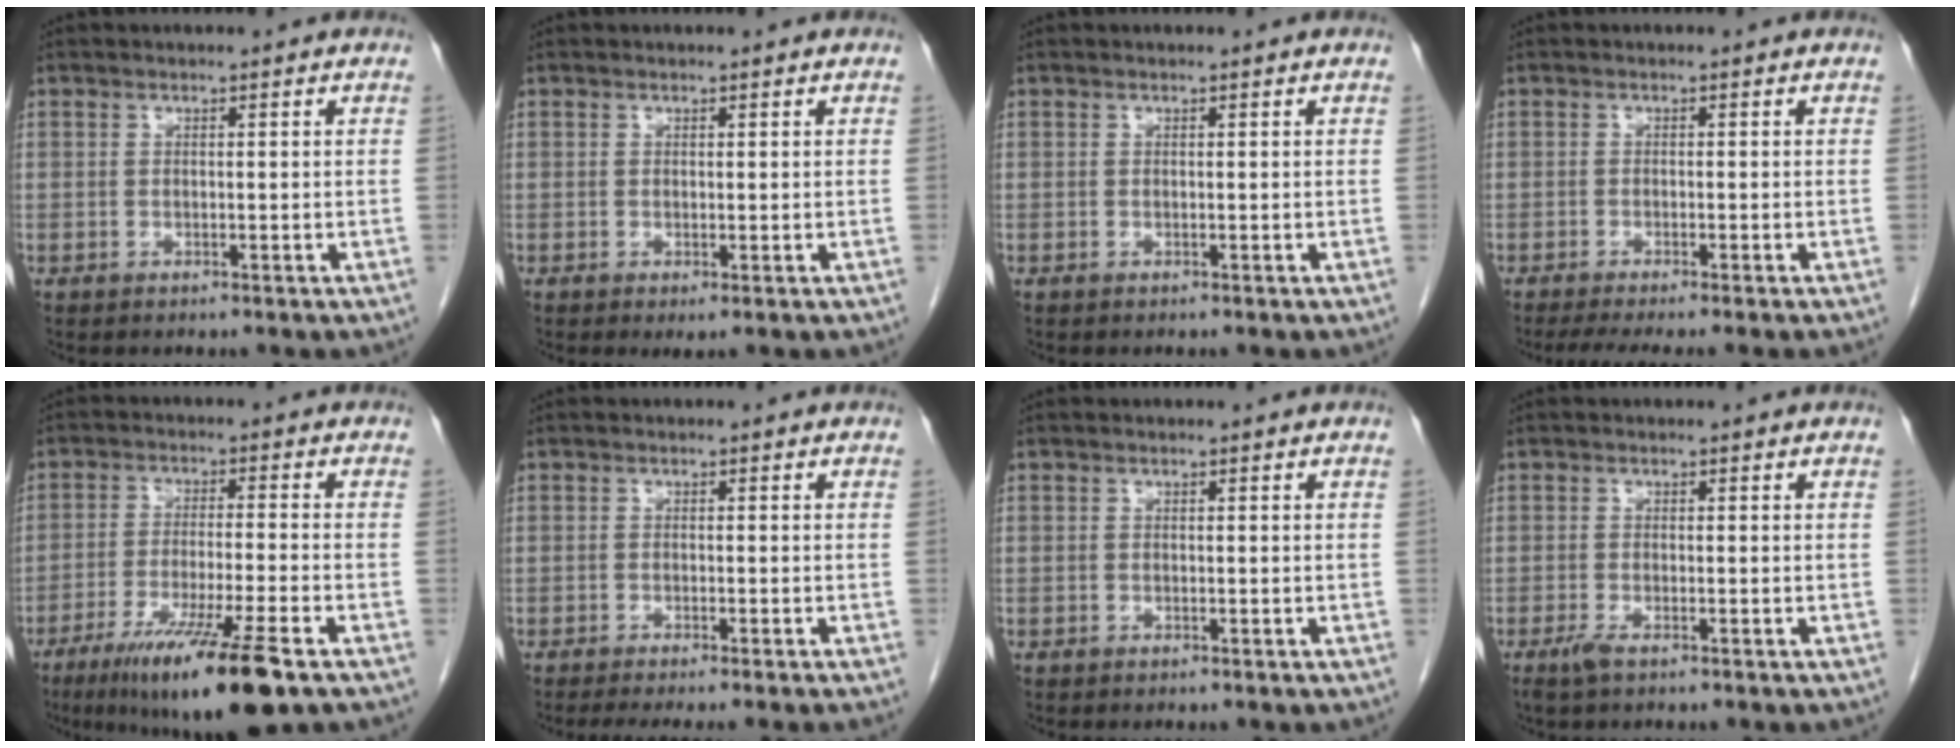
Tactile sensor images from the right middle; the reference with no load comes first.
{"total": 0.8, "force": [0.0, 0.2, 0.8], "torque": [-0.017, -0.004, 0.006]}
{"total": 0.0}
{"total": 5.4, "force": [-4.5, -0.5, 3.0], "torque": [-0.039, -0.013, -0.070]}
{"total": 13.7, "force": [-8.4, 0.0, 10.8], "torque": [-0.178, -0.040, -0.140]}
{"total": 5.4, "force": [-4.6, -0.8, 2.8], "torque": [-0.023, -0.010, -0.067]}
{"total": 0.0}
{"total": 1.5, "force": [-1.0, 0.2, 1.1], "torque": [-0.027, -0.004, -0.021]}